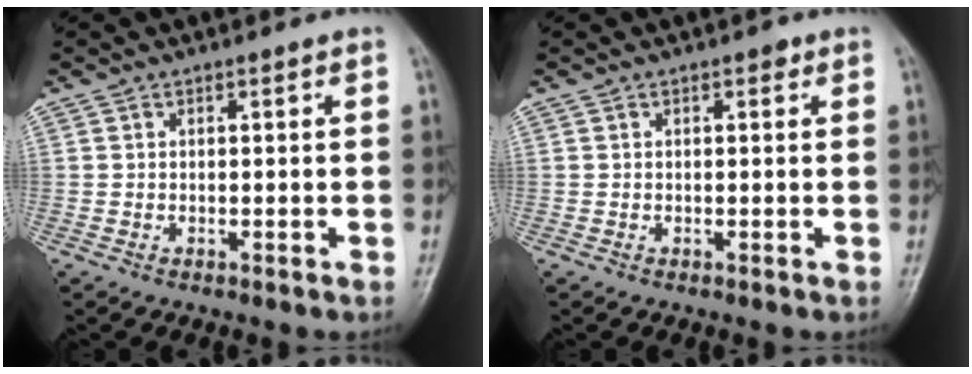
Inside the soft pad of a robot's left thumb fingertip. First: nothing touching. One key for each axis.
{"total": 0.9, "fx": 0.4, "fy": 0.6, "fz": 0.6, "tx": 0.000, "ty": 0.001, "tz": 0.002}